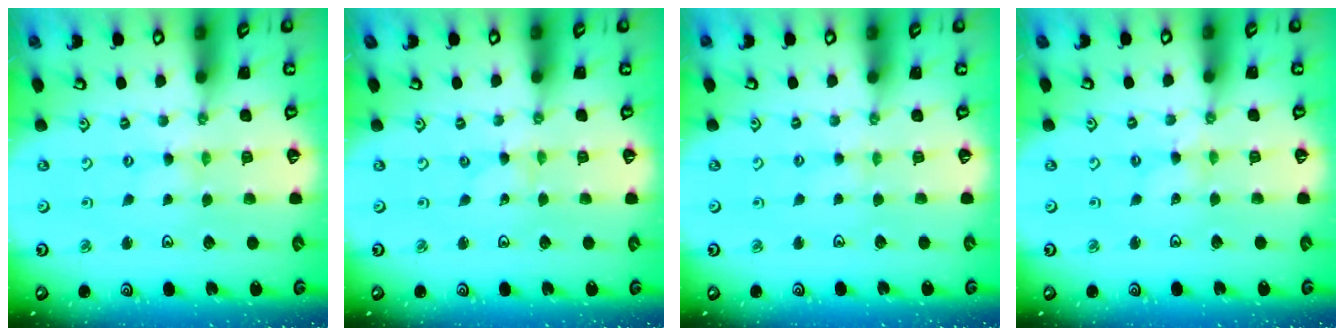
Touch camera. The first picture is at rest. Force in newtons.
{"total": 0.0}
{"total": 2.5, "press": 2.5, "slide": 0.3}
{"total": 0.8, "press": 0.8, "slide": 0.2}